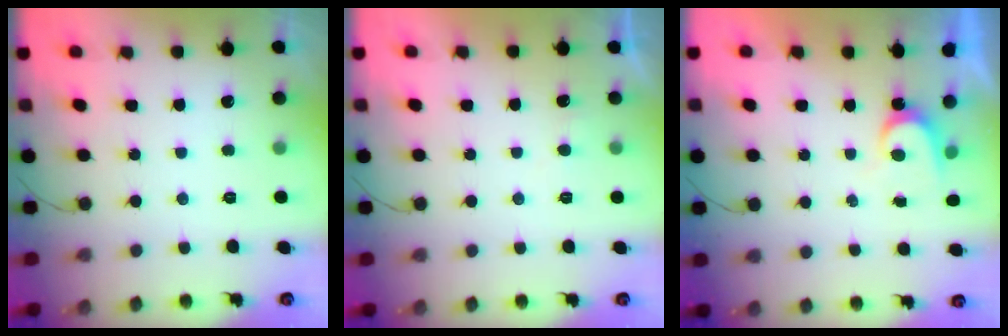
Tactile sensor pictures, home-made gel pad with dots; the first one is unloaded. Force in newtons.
{"total": 3.8, "press": 3.7, "slide": 0.2}
{"total": 4.0, "press": 4.0, "slide": 0.3}